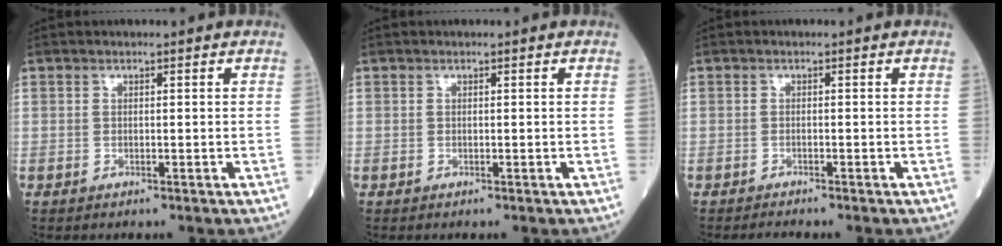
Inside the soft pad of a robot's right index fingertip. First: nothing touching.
{"total": 0.0}
{"total": 1.1, "force": [-1.0, -0.2, 0.2], "torque": [-0.007, -0.003, -0.018]}